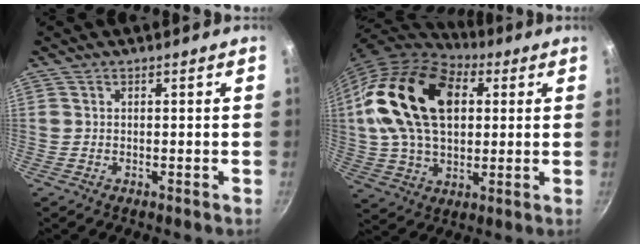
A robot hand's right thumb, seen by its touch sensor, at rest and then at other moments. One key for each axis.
{"total": 22.7, "fx": 5.0, "fy": 14.7, "fz": 16.5, "tx": -0.280, "ty": 0.009, "tz": 0.081}